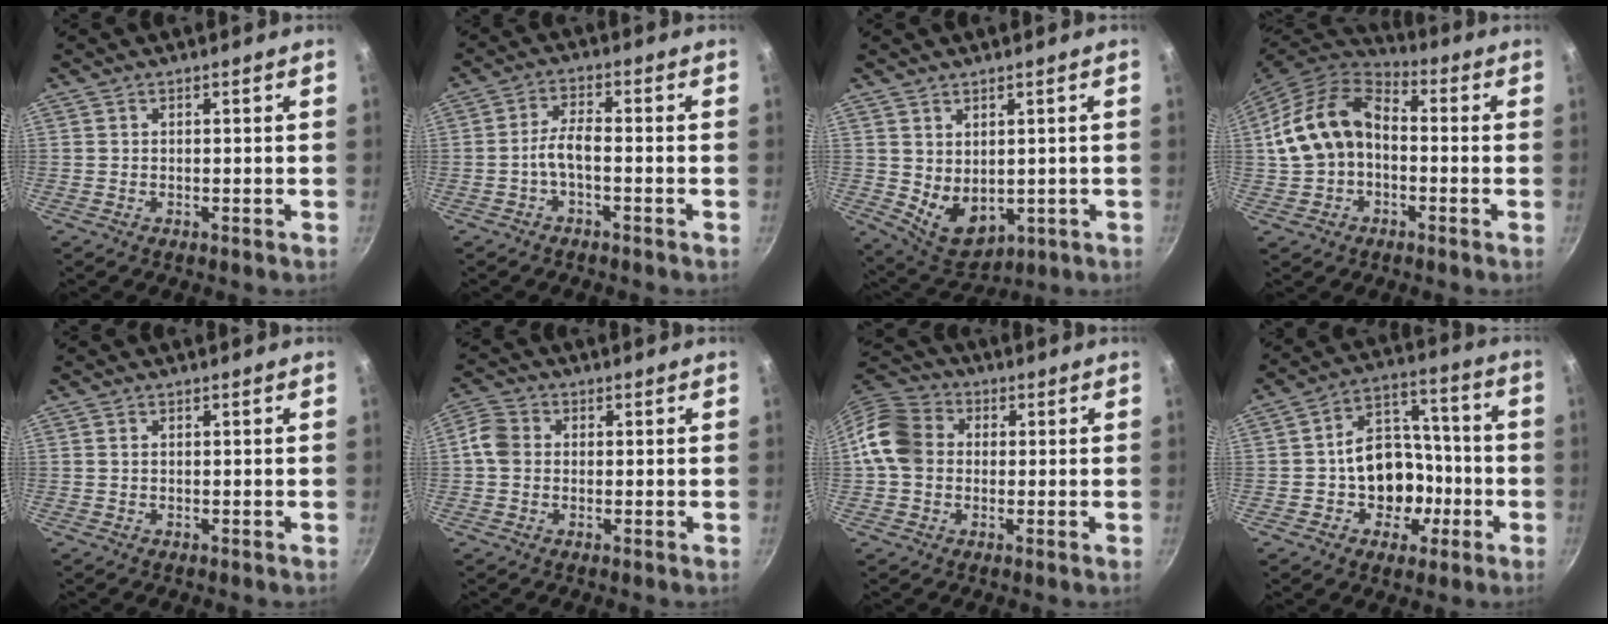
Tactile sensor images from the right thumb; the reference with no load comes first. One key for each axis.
{"total": 4.2, "fx": -1.7, "fy": 1.4, "fz": 3.6, "tx": -0.076, "ty": 0.024, "tz": -0.039}
{"total": 7.9, "fx": 0.7, "fy": 5.5, "fz": 5.7, "tx": -0.071, "ty": -0.023, "tz": 0.037}
{"total": 15.3, "fx": -0.1, "fy": 10.9, "fz": 10.7, "tx": -0.182, "ty": 0.041, "tz": -0.010}
{"total": 0.6, "fx": 0.1, "fy": 0.4, "fz": 0.4, "tx": -0.008, "ty": 0.001, "tz": 0.003}
{"total": 5.0, "fx": 0.1, "fy": 4.2, "fz": 2.7, "tx": -0.044, "ty": 0.011, "tz": -0.013}
{"total": 10.4, "fx": 0.3, "fy": 8.6, "fz": 5.9, "tx": -0.089, "ty": 0.020, "tz": -0.014}
{"total": 14.1, "fx": -3.3, "fy": 11.2, "fz": 8.0, "tx": -0.075, "ty": 0.052, "tz": -0.050}